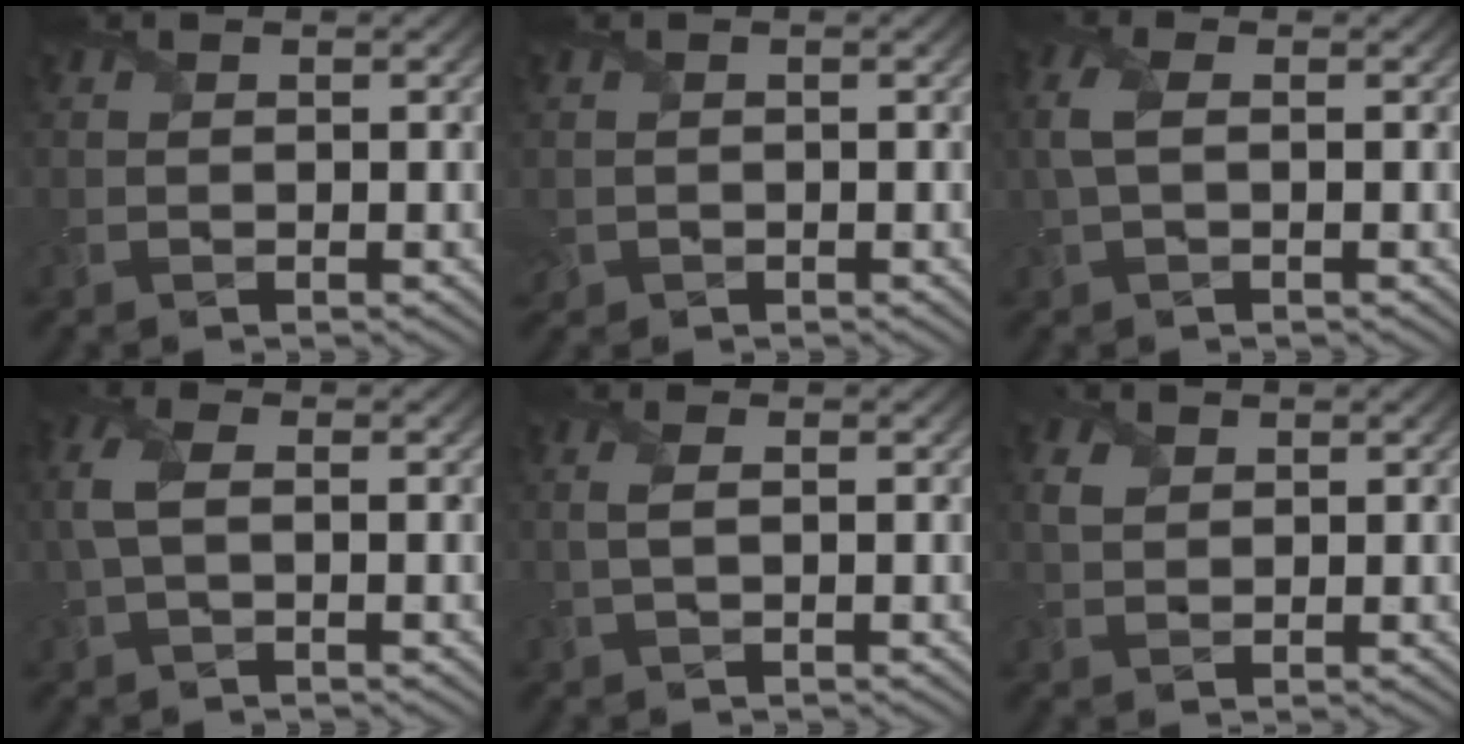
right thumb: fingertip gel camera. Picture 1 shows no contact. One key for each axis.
{"total": 1.0, "fx": -0.1, "fy": 1.0, "fz": 0.2, "tx": -0.012, "ty": -0.003, "tz": -0.004}
{"total": 3.7, "fx": 0.4, "fy": 1.8, "fz": 3.2, "tx": -0.091, "ty": 0.011, "tz": 0.005}
{"total": 4.2, "fx": 0.2, "fy": 2.1, "fz": 3.7, "tx": -0.100, "ty": 0.013, "tz": 0.002}
{"total": 1.9, "fx": 0.0, "fy": 0.4, "fz": 1.9, "tx": -0.046, "ty": 0.004, "tz": 0.001}
{"total": 2.4, "fx": 1.0, "fy": 1.7, "fz": 1.4, "tx": -0.042, "ty": 0.005, "tz": 0.018}